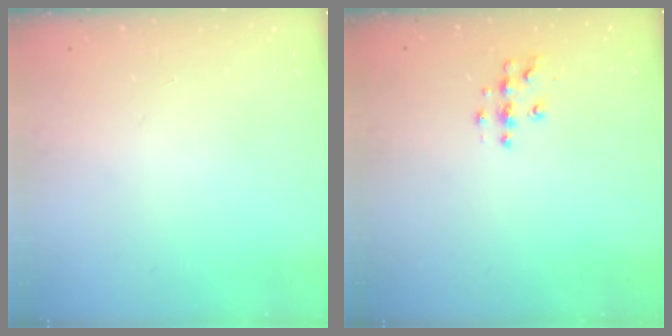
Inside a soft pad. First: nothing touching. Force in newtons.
{"total": 5.0, "press": 5.0, "slide": 0.2}